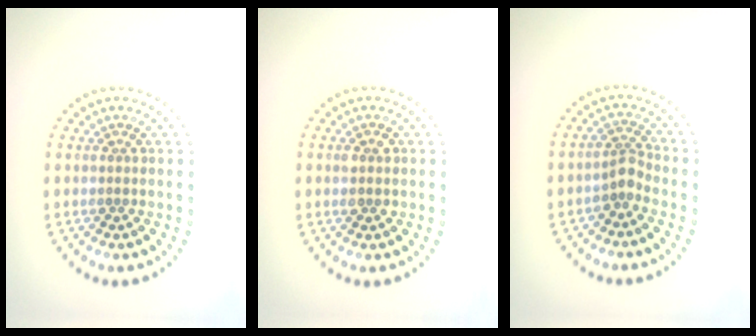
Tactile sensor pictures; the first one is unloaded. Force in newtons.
{"total": 1.2, "press": 1.2, "slide": 0.1}
{"total": 1.9, "press": 1.3, "slide": 1.4}